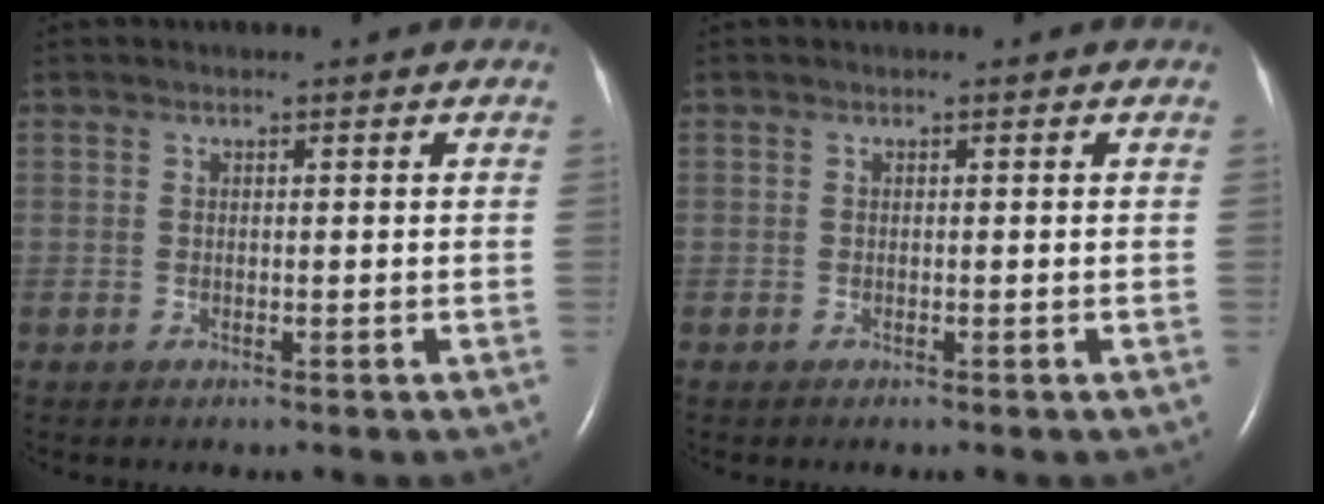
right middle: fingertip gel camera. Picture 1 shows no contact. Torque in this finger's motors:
{"motor_torque": [-0.06, -0.14, -0.05, -0.01]}